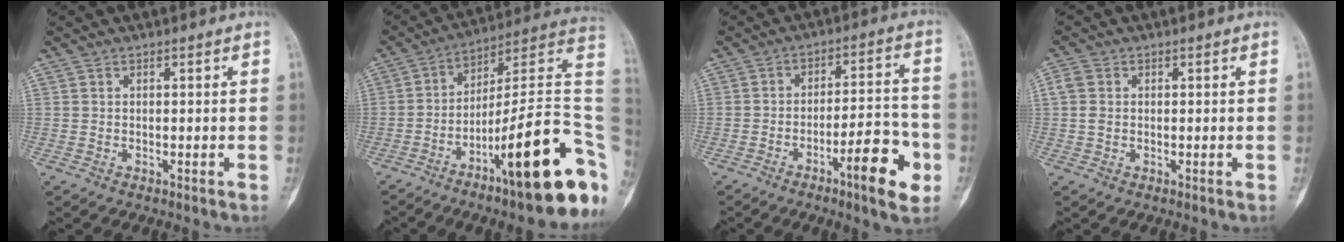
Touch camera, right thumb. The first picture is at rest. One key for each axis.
{"total": 24.6, "fx": -9.4, "fy": 5.4, "fz": 22.1, "tx": -0.245, "ty": 0.077, "tz": -0.137}
{"total": 12.3, "fx": -5.3, "fy": 3.0, "fz": 10.6, "tx": -0.140, "ty": 0.032, "tz": -0.079}
{"total": 2.4, "fx": 0.3, "fy": 1.9, "fz": 1.4, "tx": -0.037, "ty": 0.005, "tz": 0.004}